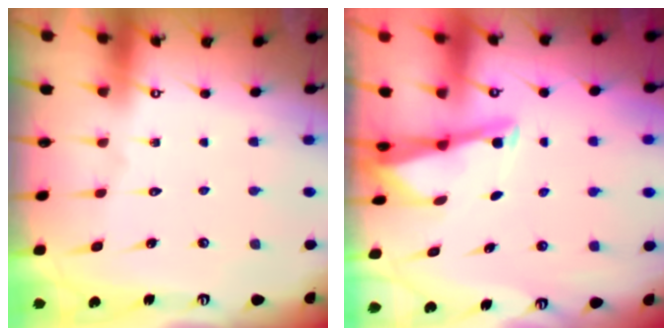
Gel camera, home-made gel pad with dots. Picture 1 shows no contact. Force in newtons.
{"total": 2.8, "press": 2.8, "slide": 0.2}